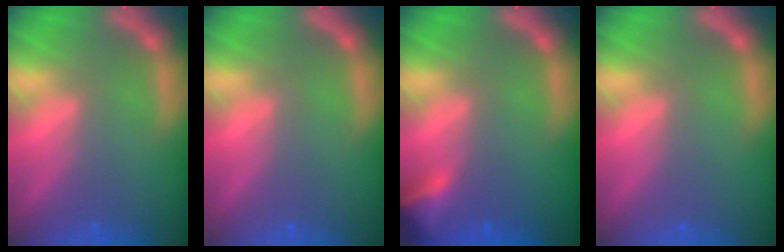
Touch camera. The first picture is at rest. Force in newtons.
{"total": 0.0}
{"total": 2.9}
{"total": 0.0}